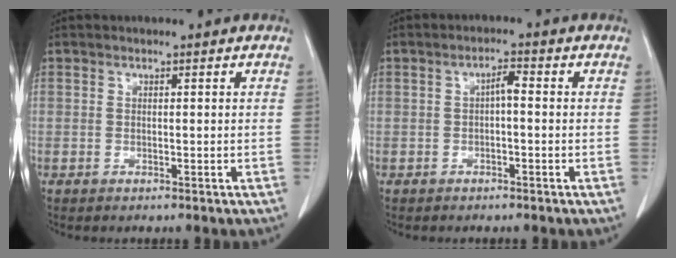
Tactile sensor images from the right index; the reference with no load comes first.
{"total": 2.2, "force": [0.0, 0.6, 2.1], "torque": [-0.037, 0.010, 0.001]}